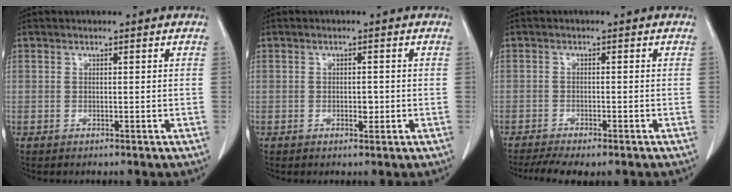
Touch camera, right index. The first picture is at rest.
{"total": 1.5, "force": [-0.3, 0.7, 1.3], "torque": [-0.020, 0.000, -0.001]}
{"total": 6.9, "force": [-5.4, 1.6, 3.9], "torque": [-0.058, -0.009, -0.080]}